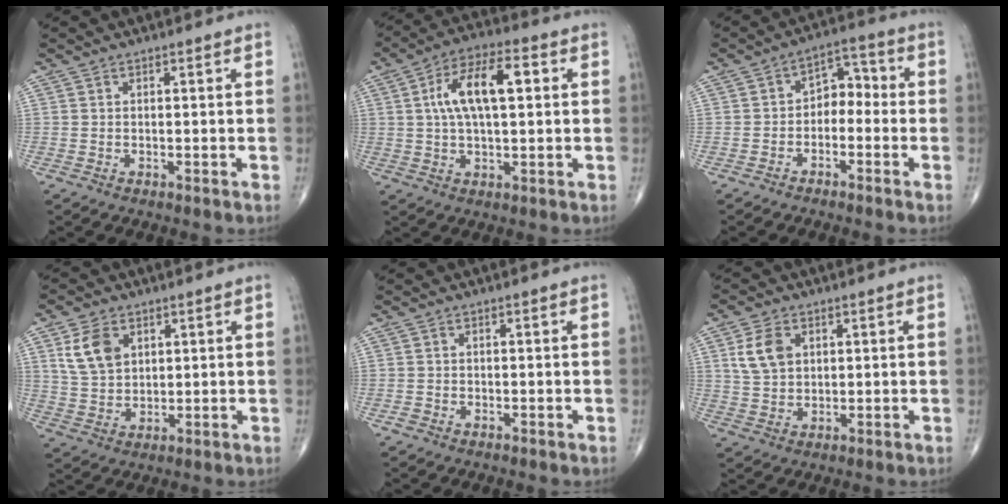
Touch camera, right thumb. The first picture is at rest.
{"total": 12.4, "force": [2.4, 5.5, 10.8], "torque": [-0.191, 0.023, 0.037]}
{"total": 5.8, "force": [-1.6, 4.1, 3.8], "torque": [-0.034, 0.041, -0.041]}
{"total": 8.0, "force": [3.2, 5.5, 4.8], "torque": [-0.077, -0.011, 0.068]}
{"total": 0.9, "force": [-0.5, 0.7, 0.3], "torque": [-0.006, 0.003, -0.012]}
{"total": 6.7, "force": [2.2, 4.7, 4.3], "torque": [-0.072, -0.006, 0.044]}